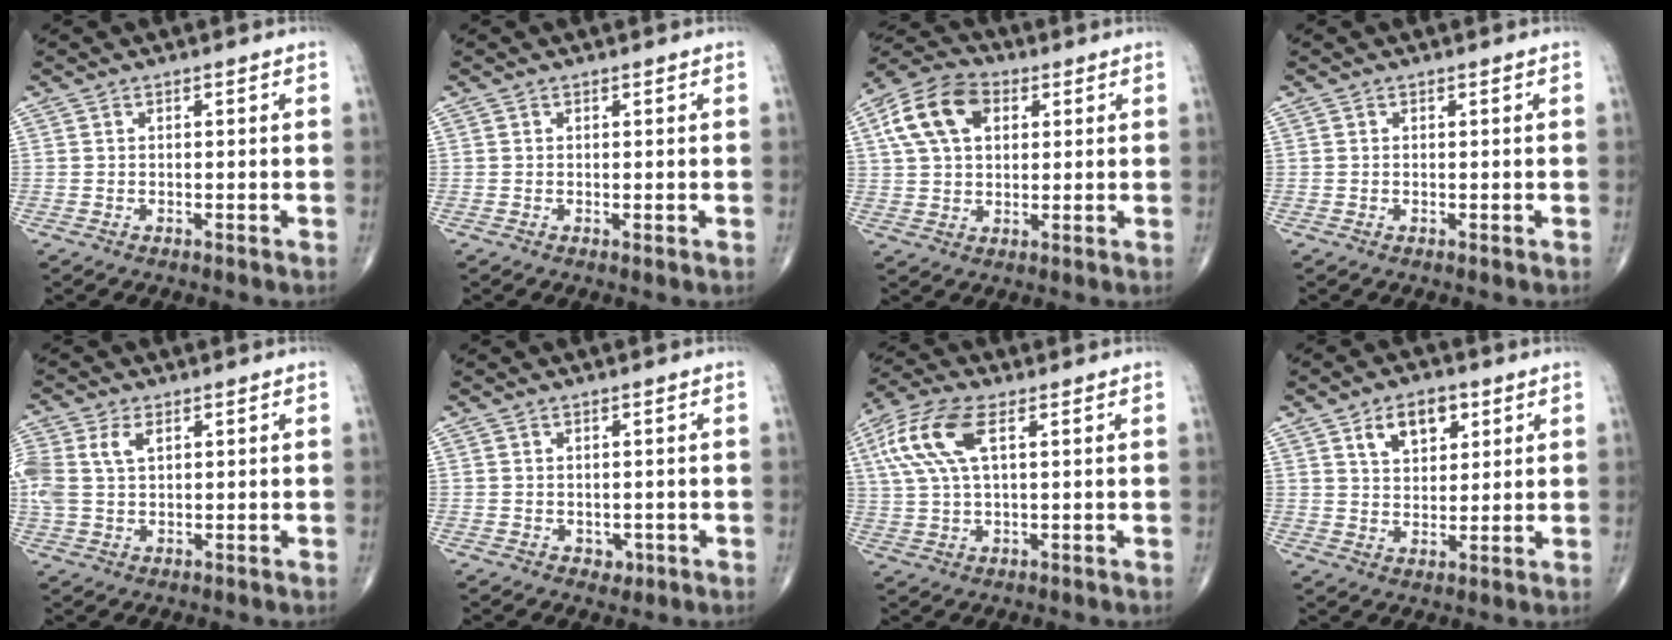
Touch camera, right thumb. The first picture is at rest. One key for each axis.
{"total": 0.0}
{"total": 12.4, "fx": 4.0, "fy": 8.1, "fz": 8.5, "tx": -0.150, "ty": 0.015, "tz": 0.065}
{"total": 0.0}
{"total": 7.8, "fx": 2.4, "fy": 4.6, "fz": 5.8, "tx": -0.153, "ty": 0.012, "tz": 0.051}
{"total": 1.7, "fx": -0.2, "fy": 1.5, "fz": 0.8, "tx": -0.005, "ty": 0.000, "tz": 0.002}
{"total": 11.4, "fx": 3.8, "fy": 4.7, "fz": 9.6, "tx": -0.229, "ty": 0.014, "tz": 0.075}
{"total": 8.1, "fx": 3.9, "fy": 4.9, "fz": 5.1, "tx": -0.057, "ty": -0.016, "tz": 0.065}